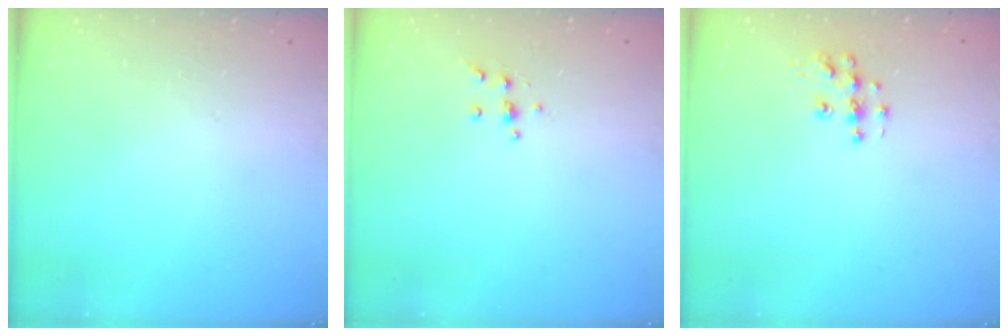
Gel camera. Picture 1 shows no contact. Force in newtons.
{"total": 4.2, "press": 4.2, "slide": 0.4}
{"total": 7.9, "press": 7.9, "slide": 0.4}